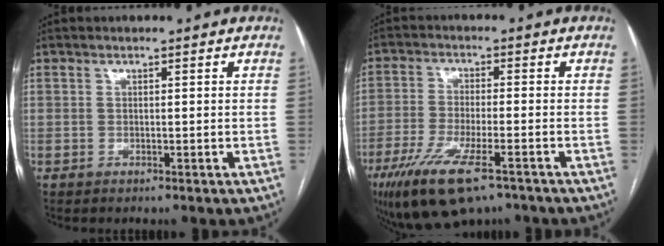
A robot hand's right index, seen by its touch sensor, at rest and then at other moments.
{"total": 13.1, "force": [-8.4, 3.3, 9.5], "torque": [-0.179, -0.029, -0.139]}